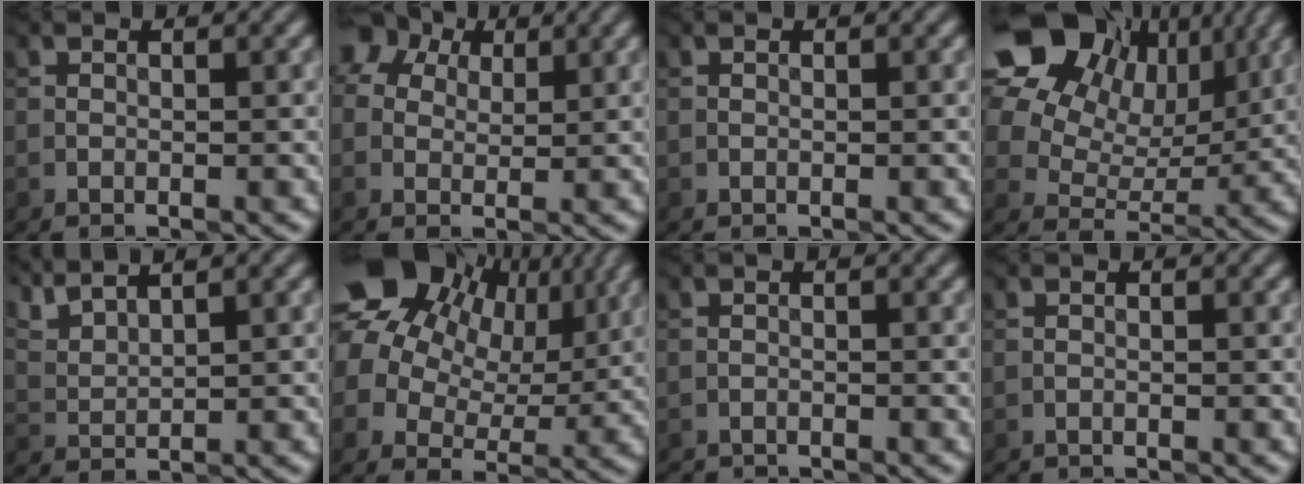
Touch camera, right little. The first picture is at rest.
{"total": 4.9, "force": [2.0, 3.8, 2.3], "torque": [-0.035, 0.027, 0.008]}
{"total": 0.0}
{"total": 17.3, "force": [9.2, 11.8, 8.7], "torque": [-0.189, 0.059, 0.159]}
{"total": 2.8, "force": [2.6, 0.4, 0.7], "torque": [-0.023, 0.003, 0.064]}
{"total": 16.1, "force": [7.6, 11.9, 7.7], "torque": [-0.183, 0.037, 0.132]}
{"total": 2.1, "force": [-2.1, 0.3, 0.0], "torque": [0.001, -0.010, -0.045]}
{"total": 1.1, "force": [-1.1, 0.0, -0.1], "torque": [0.002, -0.007, -0.027]}